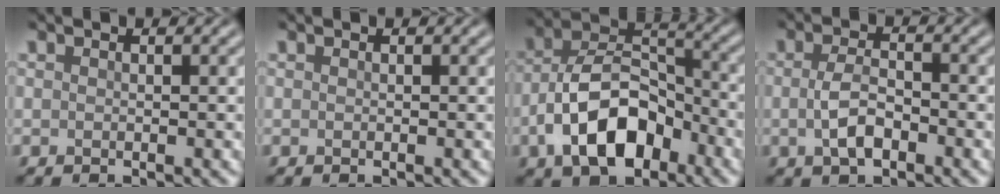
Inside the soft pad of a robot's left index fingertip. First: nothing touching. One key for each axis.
{"total": 0.0}
{"total": 9.0, "fx": -3.8, "fy": 5.2, "fz": 6.3, "tx": -0.114, "ty": 0.012, "tz": -0.076}
{"total": 3.1, "fx": -0.9, "fy": 1.6, "fz": 2.6, "tx": -0.054, "ty": -0.002, "tz": -0.018}